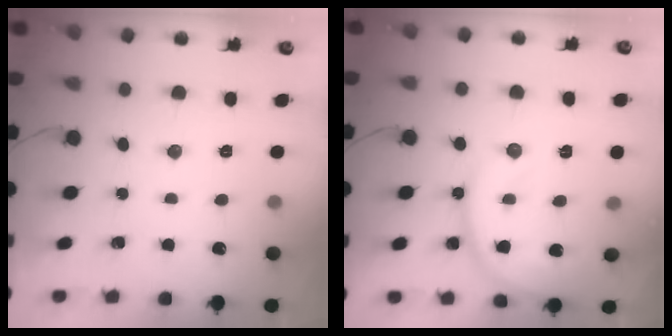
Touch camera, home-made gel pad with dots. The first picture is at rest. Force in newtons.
{"total": 12.3, "press": 12.3, "slide": 0.5}